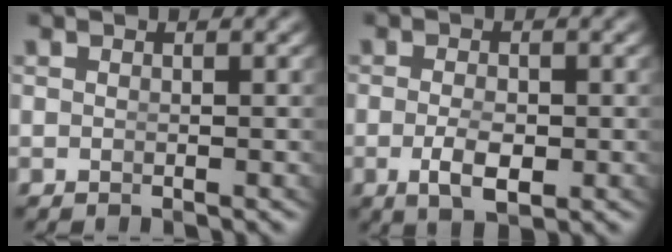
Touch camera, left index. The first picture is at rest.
{"total": 3.4, "force": [-1.3, 1.4, 2.8], "torque": [-0.055, -0.024, -0.010]}